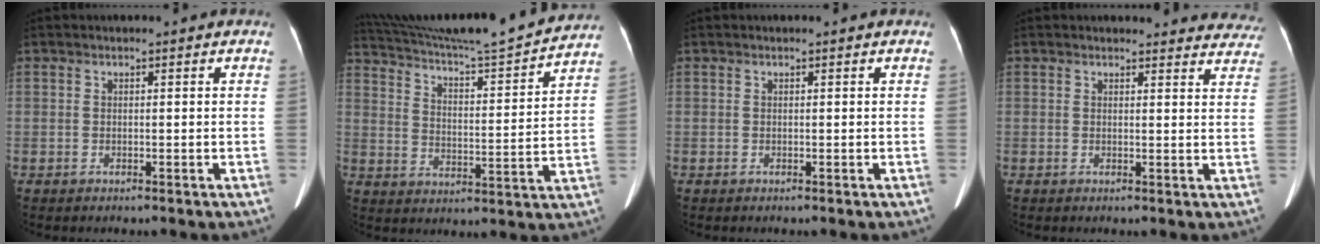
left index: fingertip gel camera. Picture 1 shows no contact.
{"total": 22.1, "force": [20.6, -0.6, 7.9], "torque": [-0.141, -0.032, 0.298]}
{"total": 0.5, "force": [0.5, 0.0, 0.2], "torque": [-0.004, 0.010, 0.007]}
{"total": 13.9, "force": [13.4, 3.6, 1.7], "torque": [0.021, -0.033, 0.118]}